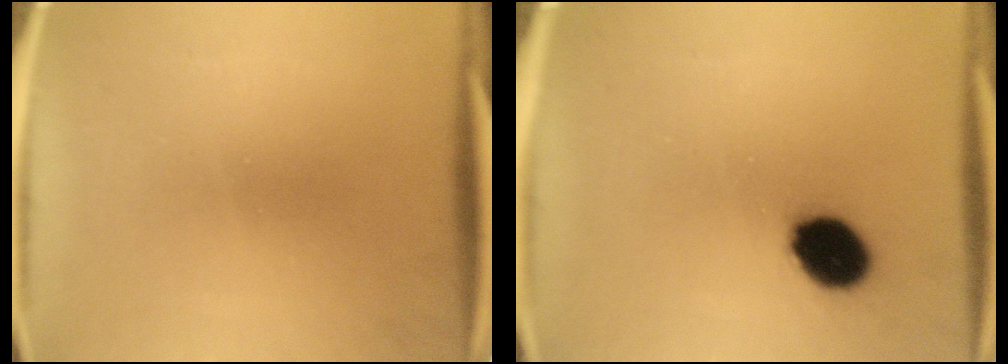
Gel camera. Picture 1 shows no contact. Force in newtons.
{"total": 10.6}